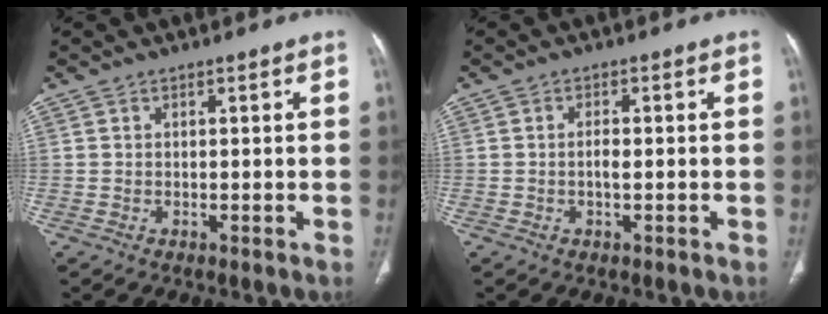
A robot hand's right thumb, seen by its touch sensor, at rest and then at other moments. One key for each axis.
{"total": 1.9, "fx": -0.4, "fy": 0.7, "fz": 1.7, "tx": -0.033, "ty": 0.001, "tz": -0.008}